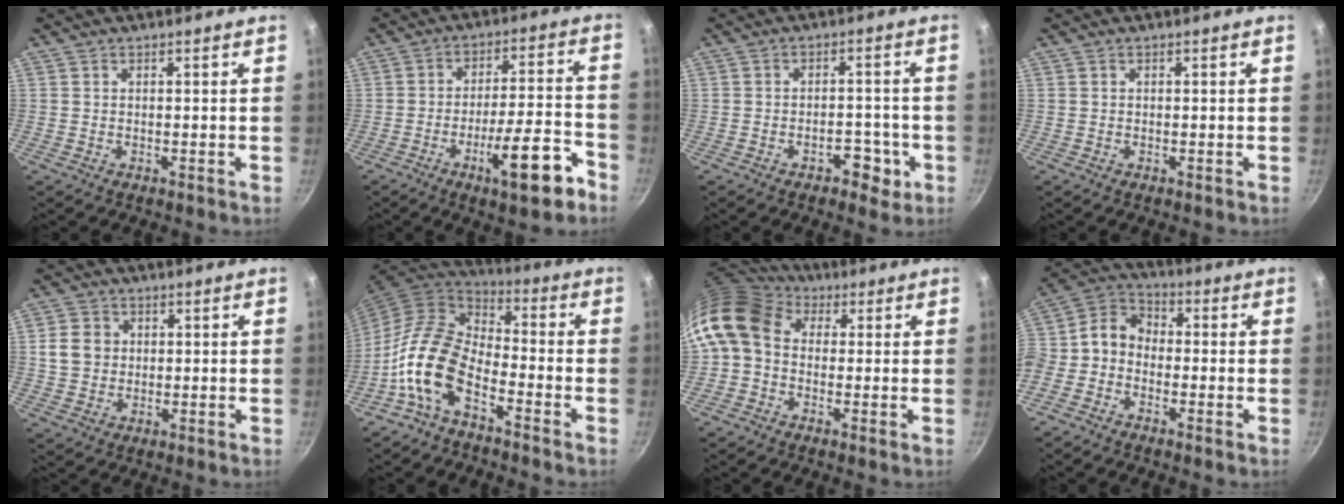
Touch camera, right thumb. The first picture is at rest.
{"total": 13.6, "force": [-7.3, 3.3, 11.0], "torque": [-0.147, 0.049, -0.104]}
{"total": 5.6, "force": [-2.6, 3.3, 3.7], "torque": [-0.025, 0.016, -0.031]}
{"total": 0.0}
{"total": 5.8, "force": [0.9, 5.1, 2.6], "torque": [-0.027, 0.003, 0.012]}
{"total": 13.1, "force": [-6.2, 7.0, 9.2], "torque": [-0.156, 0.051, -0.139]}
{"total": 11.6, "force": [1.4, 9.0, 7.1], "torque": [-0.131, 0.023, 0.003]}
{"total": 10.0, "force": [-1.9, 8.0, 5.8], "torque": [-0.107, 0.052, -0.063]}